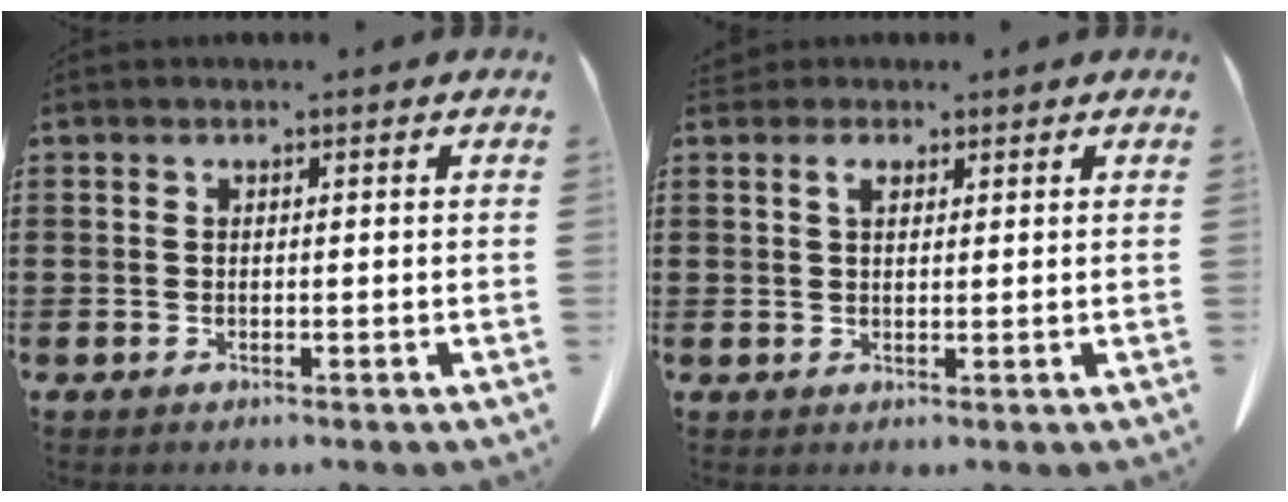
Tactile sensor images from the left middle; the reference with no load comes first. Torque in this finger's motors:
{"motor_torque": [0.44, 0.35, -0.05, 0.01]}